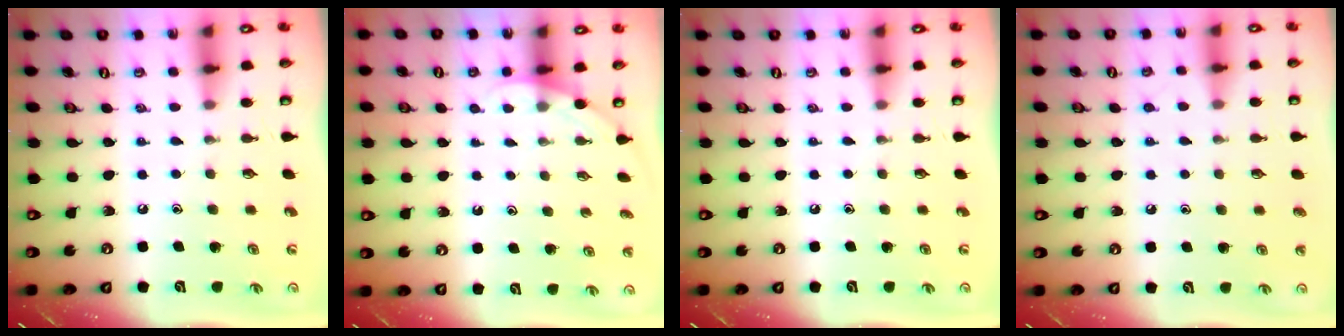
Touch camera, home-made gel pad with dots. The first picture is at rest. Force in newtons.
{"total": 2.5, "press": 2.5, "slide": 0.2}
{"total": 0.0}
{"total": 5.2, "press": 5.2, "slide": 0.4}